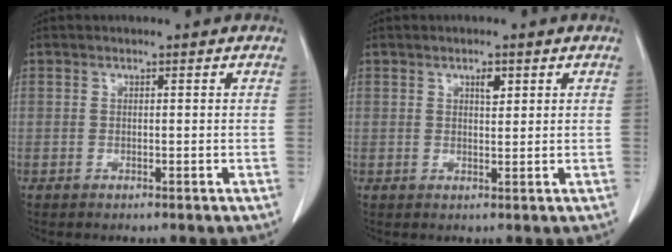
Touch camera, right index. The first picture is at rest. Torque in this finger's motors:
{"motor_torque": [0.02, 0.00, 0.02, 0.02]}